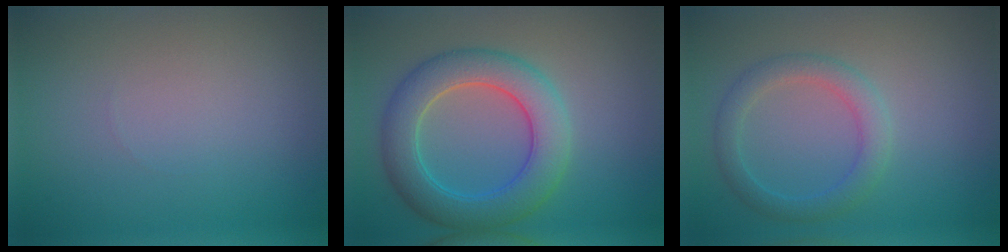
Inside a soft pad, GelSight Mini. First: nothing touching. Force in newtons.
{"total": 6.3, "press": 6.3, "slide": 0.6}
{"total": 2.8, "press": 2.8, "slide": 0.1}